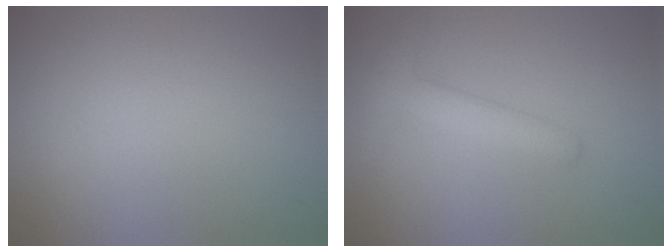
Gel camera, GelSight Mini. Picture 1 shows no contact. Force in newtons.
{"total": 2.7, "press": 2.7, "slide": 0.1}